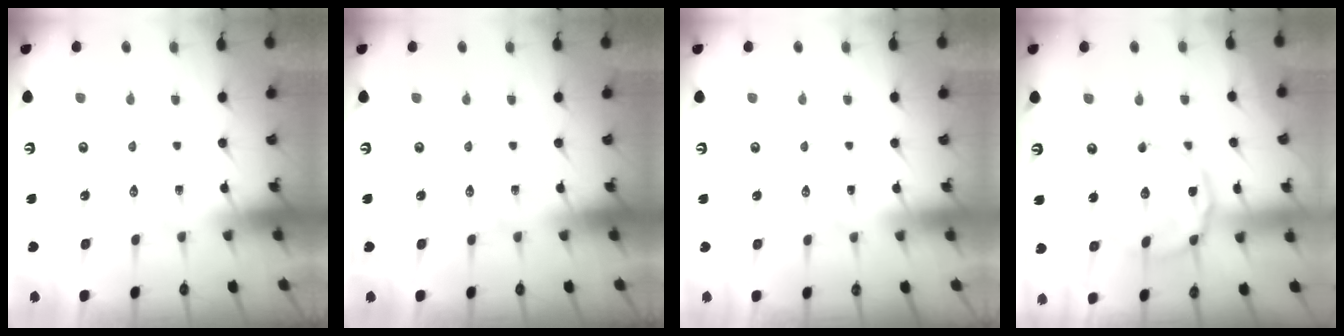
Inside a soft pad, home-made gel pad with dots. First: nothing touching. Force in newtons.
{"total": 0.0}
{"total": 1.6, "press": 1.6, "slide": 0.1}
{"total": 10.0, "press": 10.0, "slide": 0.9}